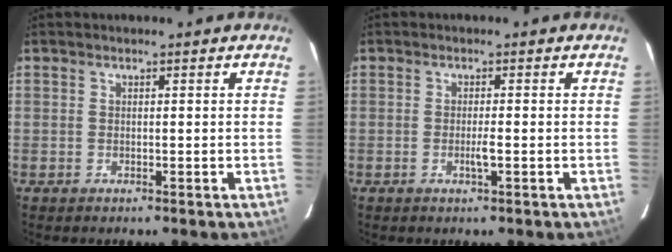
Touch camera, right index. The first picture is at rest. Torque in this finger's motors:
{"motor_torque": [0.42, -0.06, 0.22, 0.04]}